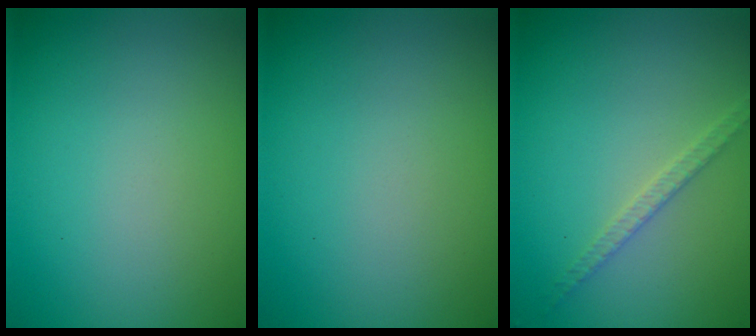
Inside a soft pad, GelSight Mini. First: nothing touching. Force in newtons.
{"total": 0.0}
{"total": 1.7, "press": 1.7, "slide": 0.2}